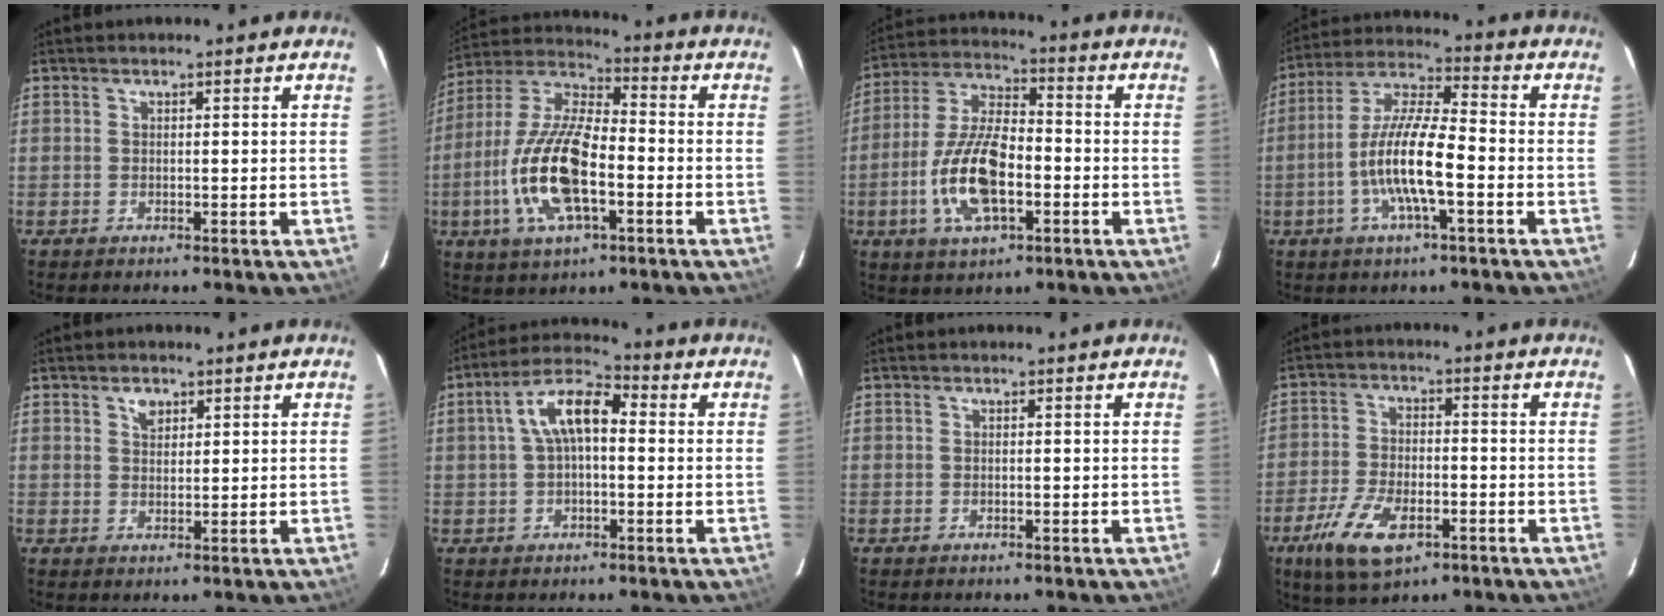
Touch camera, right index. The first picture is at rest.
{"total": 16.7, "force": [-4.6, 6.3, 14.7], "torque": [-0.311, -0.005, -0.092]}
{"total": 14.1, "force": [-4.2, 5.9, 12.1], "torque": [-0.256, 0.000, -0.078]}
{"total": 12.5, "force": [-3.7, 2.3, 11.7], "torque": [-0.237, 0.001, -0.076]}
{"total": 2.3, "force": [1.4, 1.6, 1.1], "torque": [-0.014, 0.007, 0.025]}
{"total": 9.0, "force": [0.9, 4.3, 7.8], "torque": [-0.151, 0.031, 0.011]}
{"total": 0.0}
{"total": 11.5, "force": [-6.0, 5.4, 8.1], "torque": [-0.184, -0.015, -0.107]}